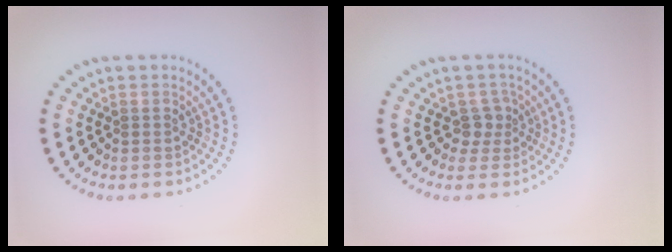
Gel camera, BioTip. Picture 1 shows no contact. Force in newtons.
{"total": 1.8, "press": 1.4, "slide": 1.1}